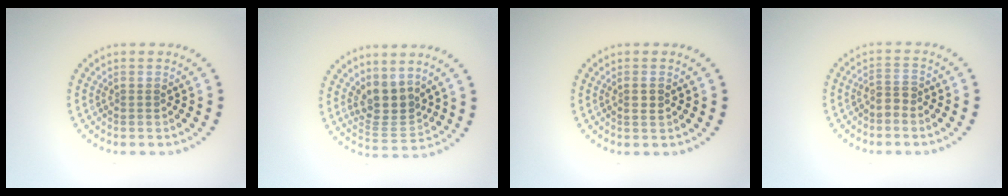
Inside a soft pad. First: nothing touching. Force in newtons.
{"total": 3.5, "press": 2.8, "slide": 2.0}
{"total": 1.0, "press": 0.9, "slide": 0.5}
{"total": 1.8, "press": 1.4, "slide": 1.2}